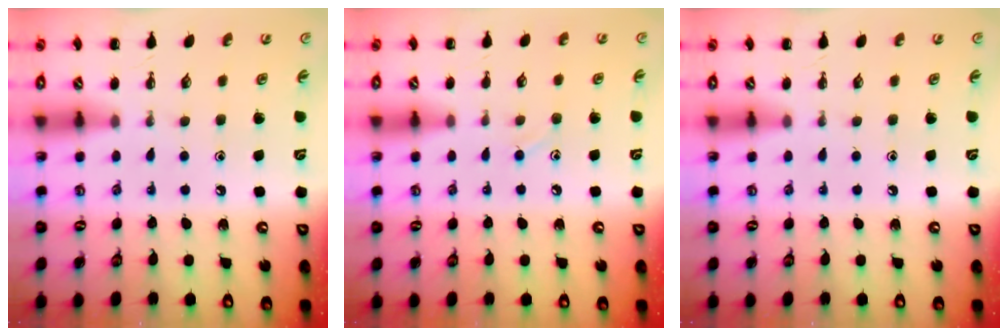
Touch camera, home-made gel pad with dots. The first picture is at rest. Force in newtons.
{"total": 7.1, "press": 6.6, "slide": 2.5}
{"total": 0.0}